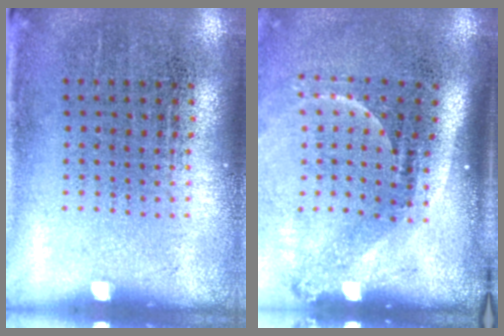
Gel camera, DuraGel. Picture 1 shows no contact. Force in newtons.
{"total": 2.2, "press": 1.5, "slide": 1.6}